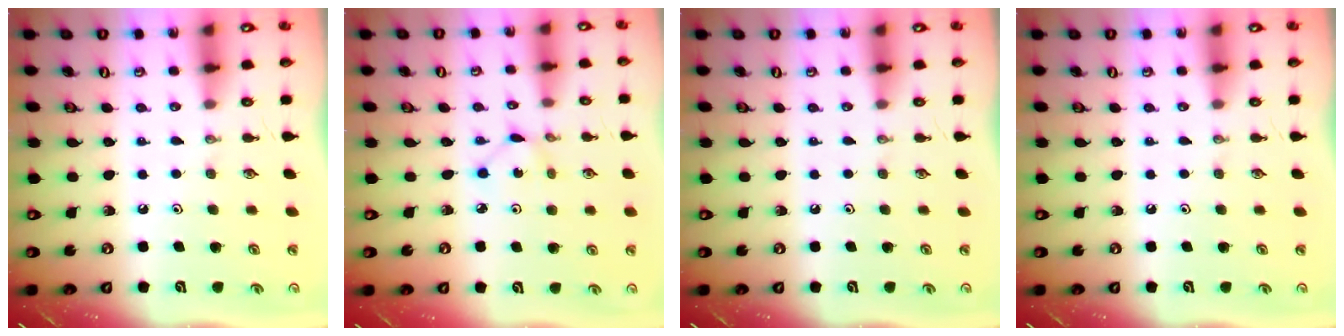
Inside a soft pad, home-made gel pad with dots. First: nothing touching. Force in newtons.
{"total": 1.3, "press": 1.3, "slide": 0.1}
{"total": 0.0}
{"total": 0.0}